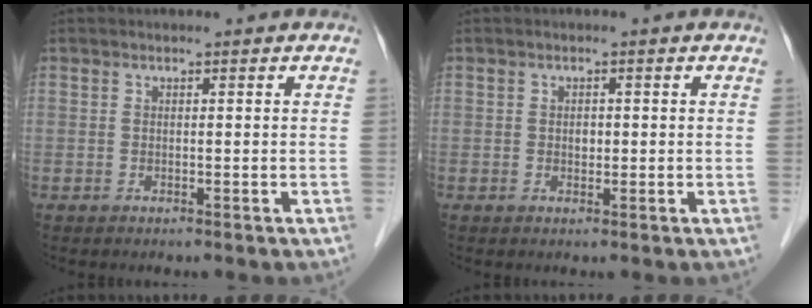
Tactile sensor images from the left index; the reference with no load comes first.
{"total": 1.2, "force": [0.0, 0.8, 0.8], "torque": [-0.013, 0.002, 0.001]}